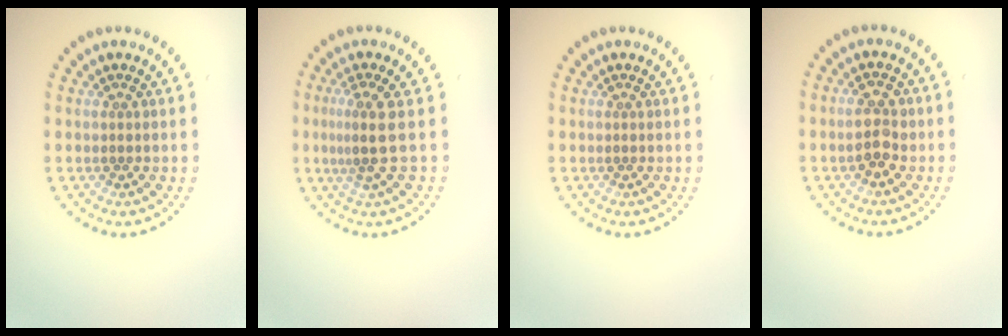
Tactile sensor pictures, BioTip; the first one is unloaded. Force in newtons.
{"total": 2.7, "press": 2.0, "slide": 1.9}
{"total": 0.0}
{"total": 2.4, "press": 2.4, "slide": 0.4}